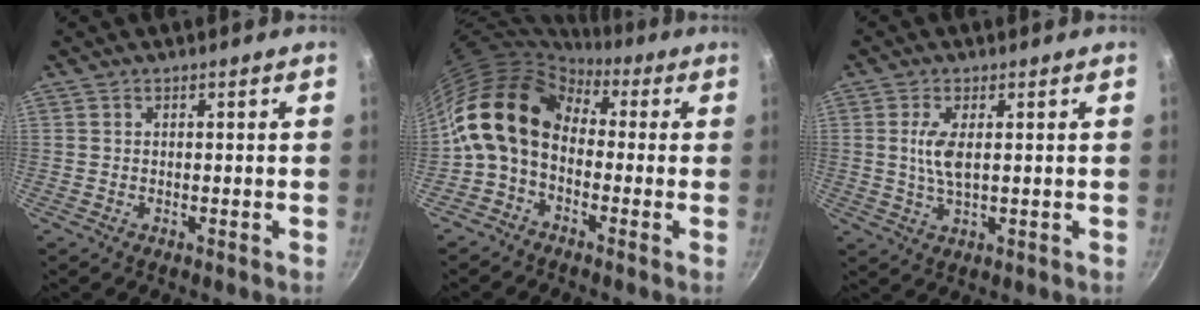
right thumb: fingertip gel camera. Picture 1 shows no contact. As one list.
[{"total": 13.8, "force": [0.0, 9.9, 9.7], "torque": [-0.160, 0.035, -0.025]}, {"total": 5.1, "force": [0.8, 1.8, 4.6], "torque": [-0.099, -0.002, 0.017]}]